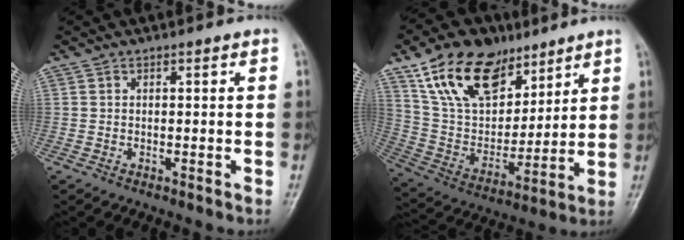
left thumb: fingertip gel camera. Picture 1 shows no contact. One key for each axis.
{"total": 20.2, "fx": 12.1, "fy": 12.2, "fz": 10.7, "tx": -0.147, "ty": -0.039, "tz": 0.231}